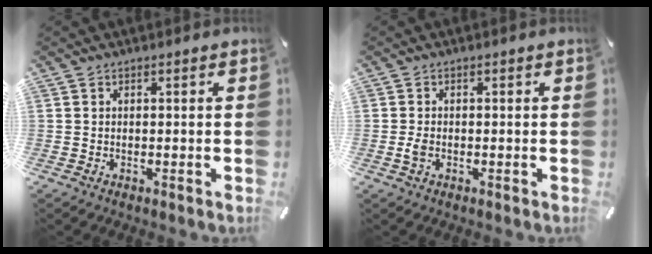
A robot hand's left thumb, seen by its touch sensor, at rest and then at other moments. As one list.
[{"total": 1.8, "force": [-0.5, 1.0, 1.3], "torque": [-0.039, -0.004, -0.014]}]